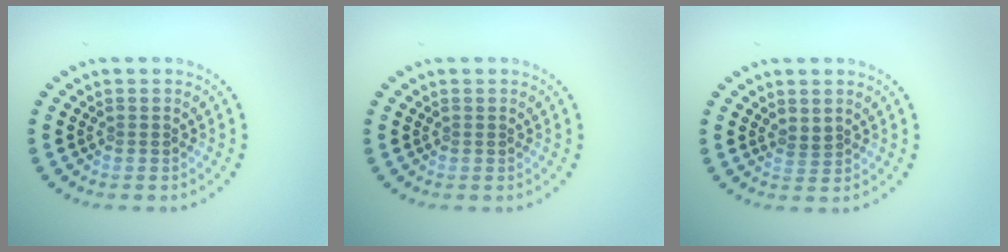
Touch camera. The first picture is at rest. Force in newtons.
{"total": 0.0}
{"total": 1.0, "press": 0.8, "slide": 0.5}